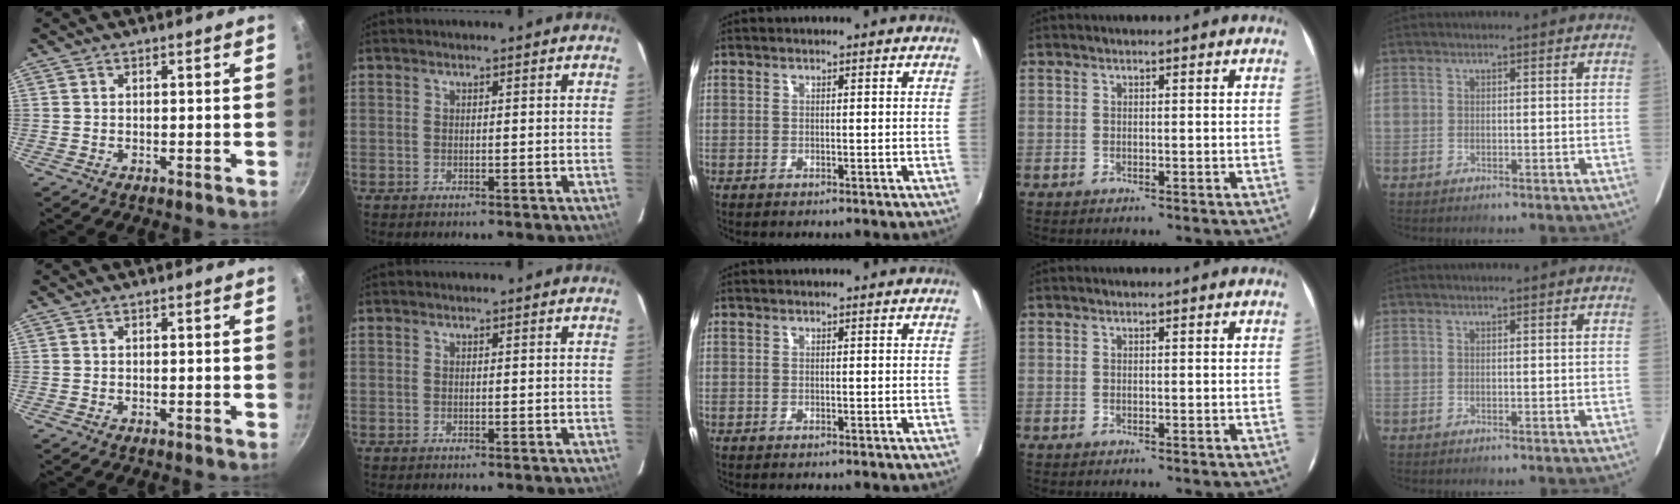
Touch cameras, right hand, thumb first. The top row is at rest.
{}